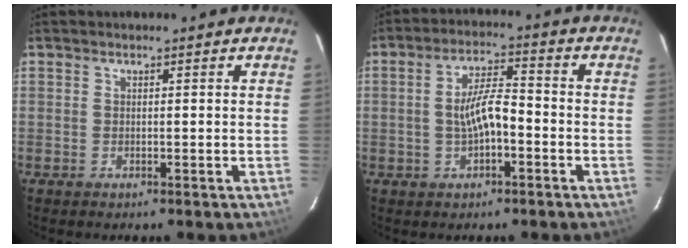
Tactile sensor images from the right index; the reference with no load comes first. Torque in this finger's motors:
{"motor_torque": [0.22, -0.09, 0.43, 0.09]}